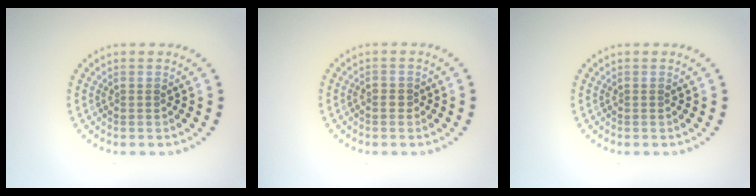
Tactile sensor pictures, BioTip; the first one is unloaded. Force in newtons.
{"total": 0.5, "press": 0.4, "slide": 0.3}
{"total": 0.0}